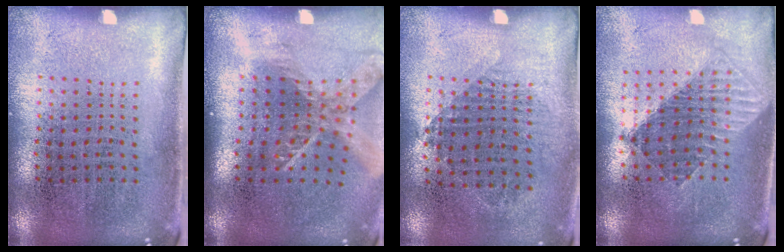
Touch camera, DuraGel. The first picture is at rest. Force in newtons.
{"total": 1.8, "press": 1.3, "slide": 1.2}
{"total": 0.9, "press": 0.8, "slide": 0.3}
{"total": 1.5, "press": 1.3, "slide": 0.8}